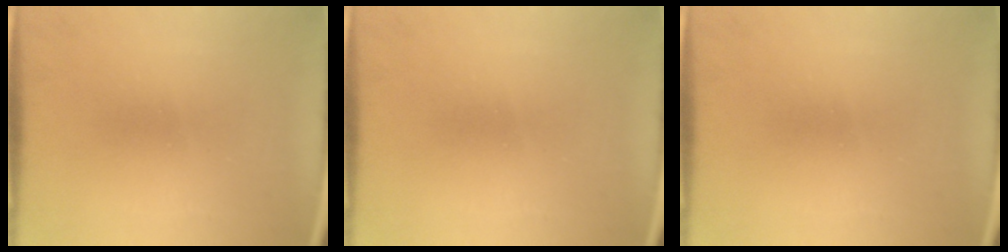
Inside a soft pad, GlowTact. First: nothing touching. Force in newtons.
{"total": 0.0}
{"total": 0.0}